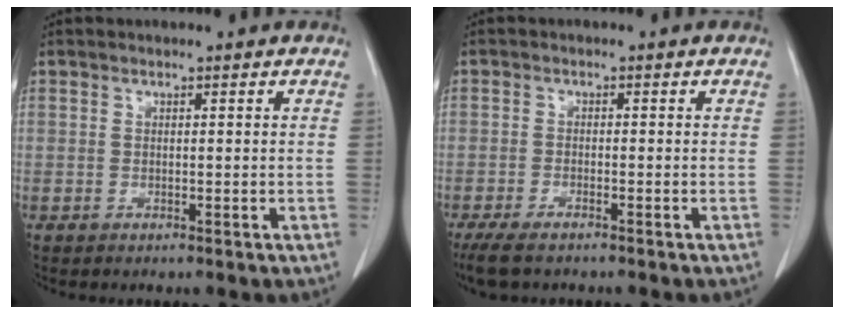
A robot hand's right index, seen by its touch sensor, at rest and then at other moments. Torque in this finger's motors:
{"motor_torque": [0.36, -0.23, 0.15, 0.03]}